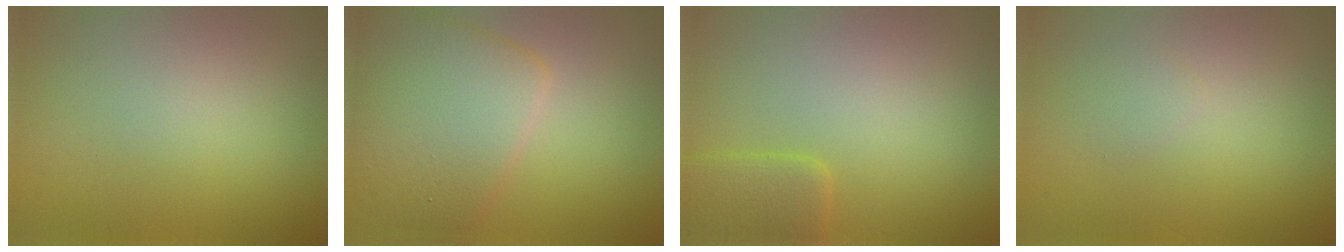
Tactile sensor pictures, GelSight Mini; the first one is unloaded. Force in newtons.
{"total": 6.9, "press": 6.9, "slide": 0.2}
{"total": 2.6, "press": 2.6, "slide": 0.2}
{"total": 0.8, "press": 0.8, "slide": 0.0}